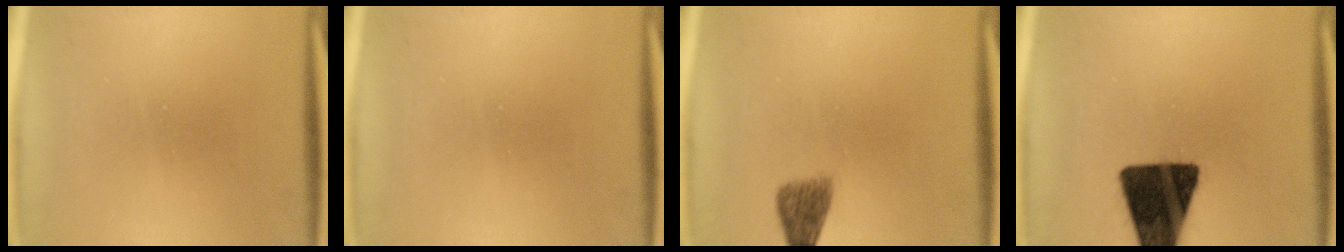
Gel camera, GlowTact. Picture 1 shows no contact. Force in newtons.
{"total": 0.0}
{"total": 2.7}
{"total": 17.9}